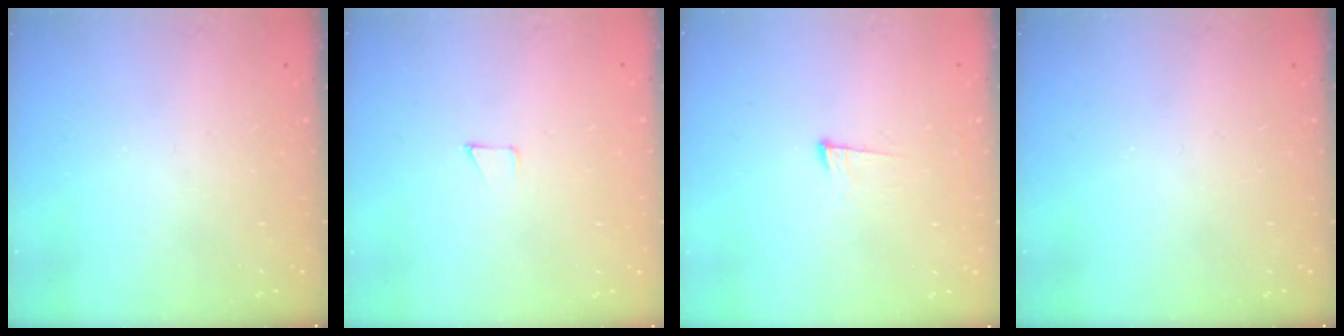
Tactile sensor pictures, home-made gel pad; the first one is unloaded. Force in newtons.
{"total": 2.8, "press": 2.8, "slide": 0.2}
{"total": 7.0, "press": 6.8, "slide": 1.7}
{"total": 0.0}